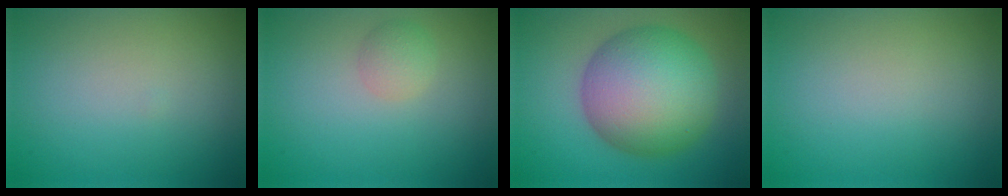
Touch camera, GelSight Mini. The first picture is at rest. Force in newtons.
{"total": 1.6, "press": 1.6, "slide": 0.0}
{"total": 12.2, "press": 12.1, "slide": 0.2}
{"total": 0.0}